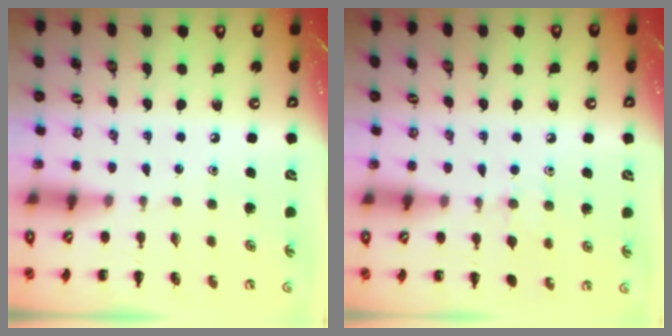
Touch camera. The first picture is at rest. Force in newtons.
{"total": 6.1, "press": 5.8, "slide": 1.9}